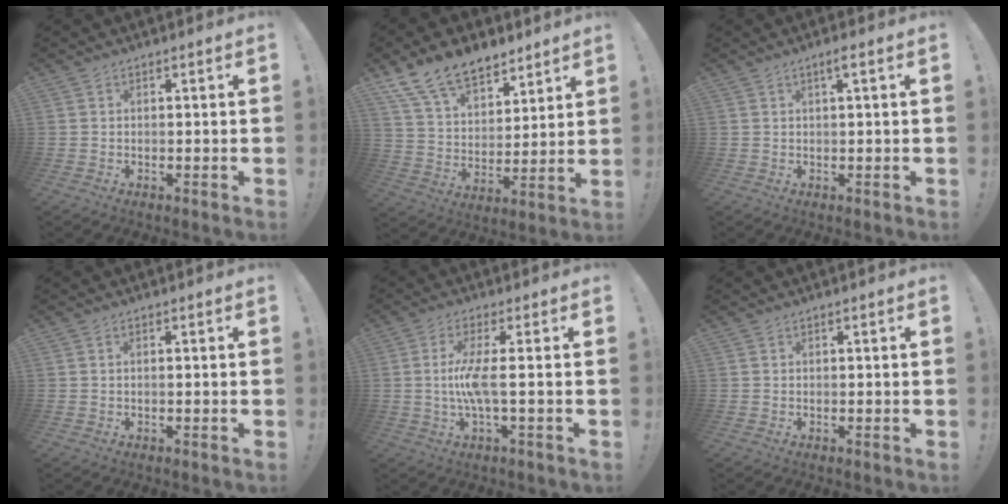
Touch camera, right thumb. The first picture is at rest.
{"total": 15.1, "force": [11.3, 7.8, 6.2], "torque": [-0.112, -0.076, 0.214]}
{"total": 2.1, "force": [0.7, -0.1, 1.9], "torque": [-0.037, 0.002, 0.008]}
{"total": 0.7, "force": [-0.1, 0.0, 0.7], "torque": [-0.018, 0.002, 0.000]}
{"total": 8.2, "force": [-0.2, 0.7, 8.2], "torque": [-0.171, -0.007, -0.010]}
{"total": 0.0}